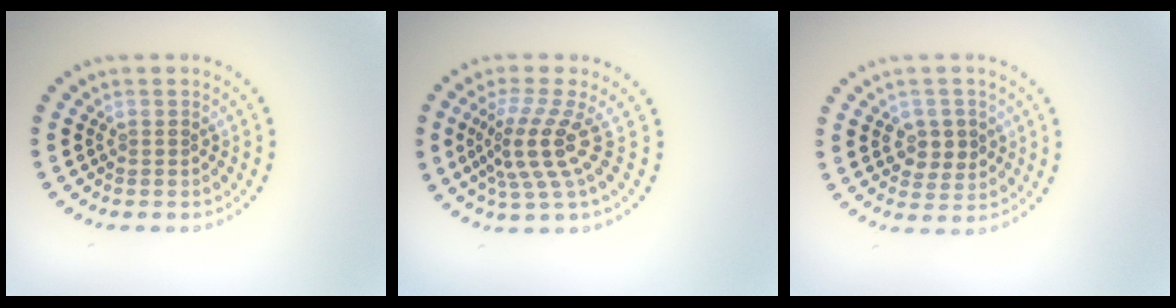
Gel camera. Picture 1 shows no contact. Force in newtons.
{"total": 4.2, "press": 2.9, "slide": 3.0}
{"total": 2.8, "press": 2.8, "slide": 0.5}